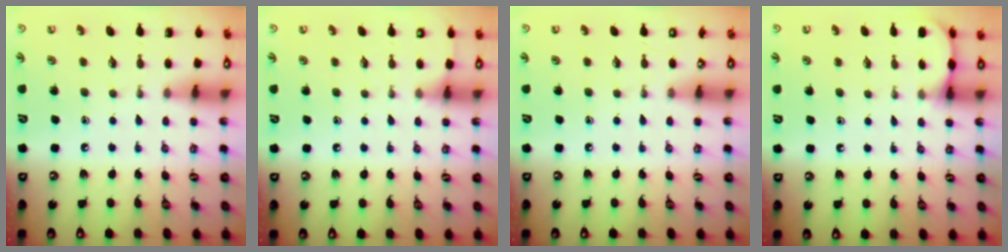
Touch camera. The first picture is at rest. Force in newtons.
{"total": 3.6, "press": 3.6, "slide": 0.4}
{"total": 0.0}
{"total": 3.8, "press": 3.8, "slide": 0.5}